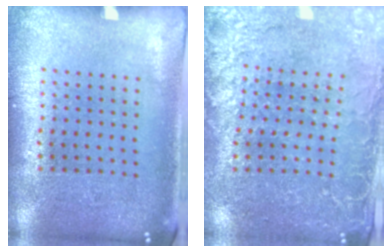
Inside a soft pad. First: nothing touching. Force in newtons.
{"total": 2.9, "press": 2.8, "slide": 0.7}